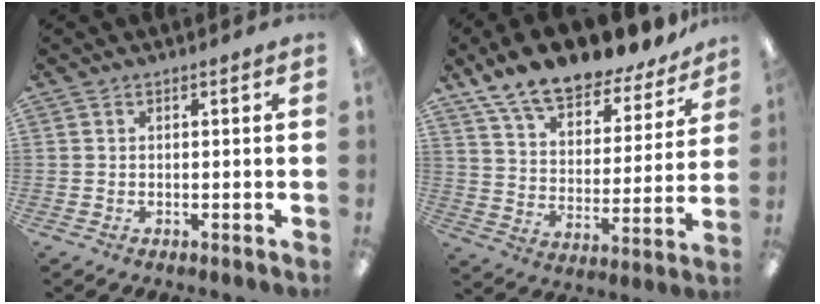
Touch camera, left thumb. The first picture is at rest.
{"total": 15.2, "force": [13.1, 4.7, 6.0], "torque": [-0.118, -0.096, 0.228]}